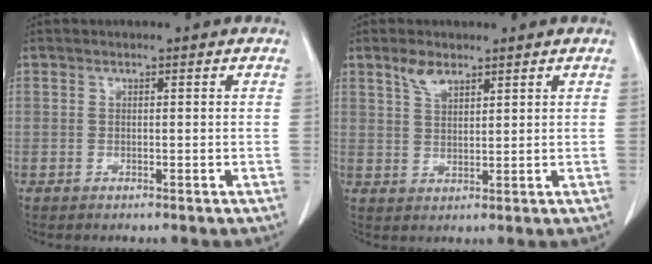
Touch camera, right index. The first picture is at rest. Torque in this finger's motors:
{"motor_torque": [0.05, 0.05, 0.00, 0.03]}